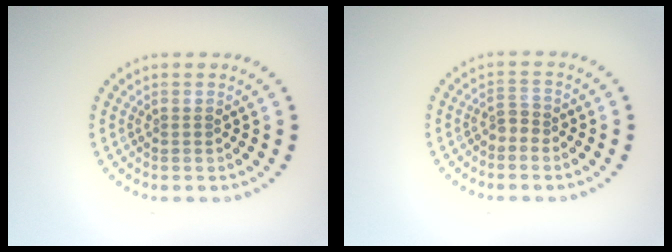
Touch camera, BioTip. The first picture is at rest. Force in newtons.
{"total": 1.3, "press": 1.0, "slide": 0.8}